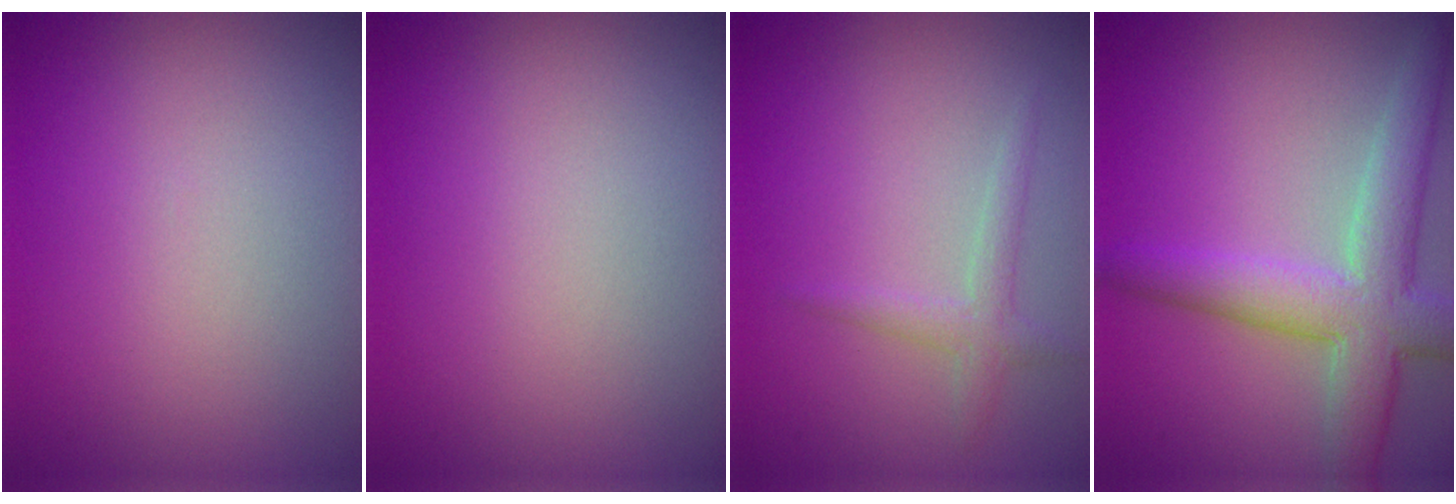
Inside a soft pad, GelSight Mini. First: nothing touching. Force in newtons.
{"total": 0.0}
{"total": 1.6, "press": 1.6, "slide": 0.0}
{"total": 6.0, "press": 6.0, "slide": 0.3}